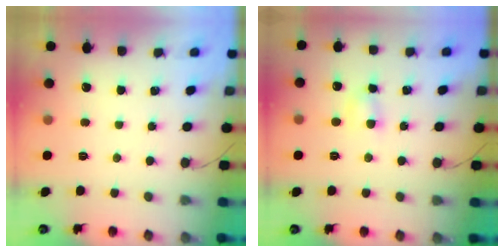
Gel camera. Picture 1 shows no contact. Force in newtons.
{"total": 3.6, "press": 3.3, "slide": 1.4}